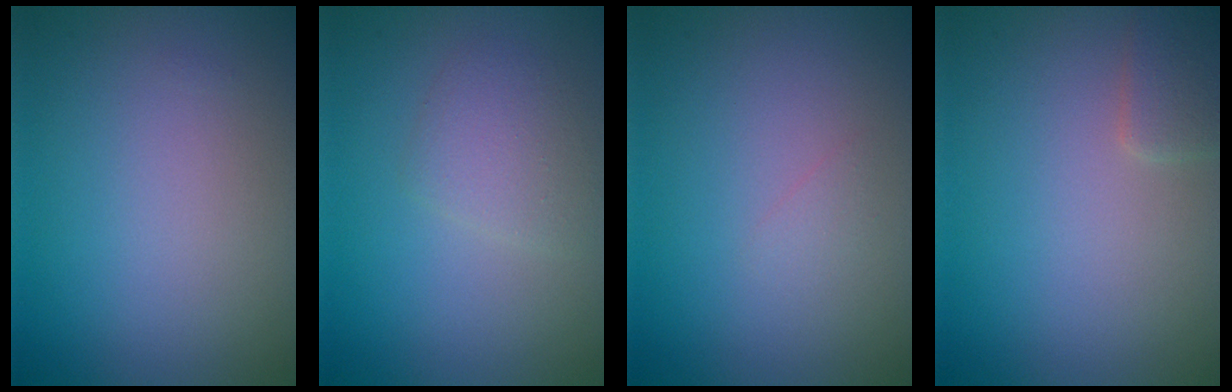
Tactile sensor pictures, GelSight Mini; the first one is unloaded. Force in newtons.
{"total": 2.3, "press": 2.3, "slide": 0.1}
{"total": 0.6, "press": 0.6, "slide": 0.0}
{"total": 1.6, "press": 1.6, "slide": 0.1}